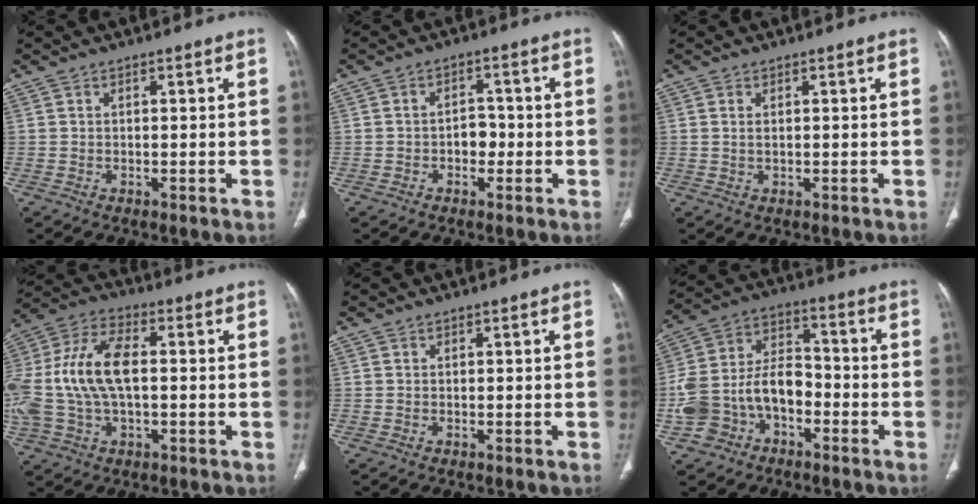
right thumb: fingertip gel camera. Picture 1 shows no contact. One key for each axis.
{"total": 3.6, "fx": -1.0, "fy": 2.6, "fz": 2.2, "tx": -0.014, "ty": 0.016, "tz": -0.021}
{"total": 1.0, "fx": 0.3, "fy": 0.4, "fz": 0.9, "tx": -0.021, "ty": 0.000, "tz": 0.009}
{"total": 18.0, "fx": 0.2, "fy": 9.6, "fz": 15.2, "tx": -0.348, "ty": 0.026, "tz": 0.003}
{"total": 0.0}
{"total": 13.4, "fx": -5.1, "fy": 9.4, "fz": 8.1, "tx": -0.141, "ty": 0.061, "tz": -0.094}